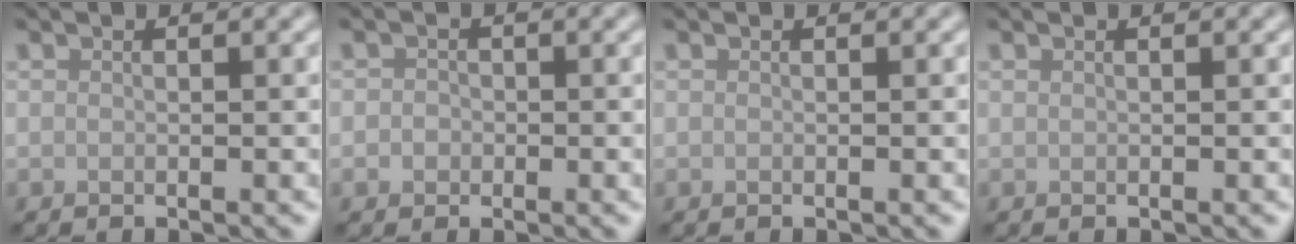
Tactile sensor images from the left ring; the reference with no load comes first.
{"total": 1.2, "force": [-0.2, 1.1, 0.3], "torque": [0.009, -0.004, -0.009]}
{"total": 0.0}
{"total": 0.0}